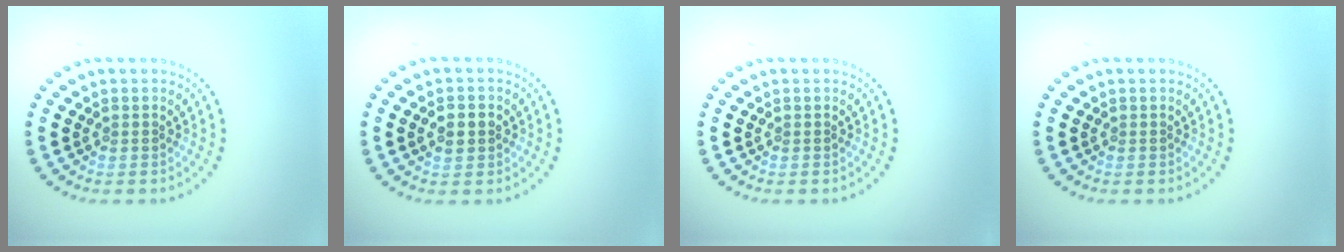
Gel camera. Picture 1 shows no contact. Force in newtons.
{"total": 2.3, "press": 2.3, "slide": 0.1}
{"total": 0.0}
{"total": 0.0}